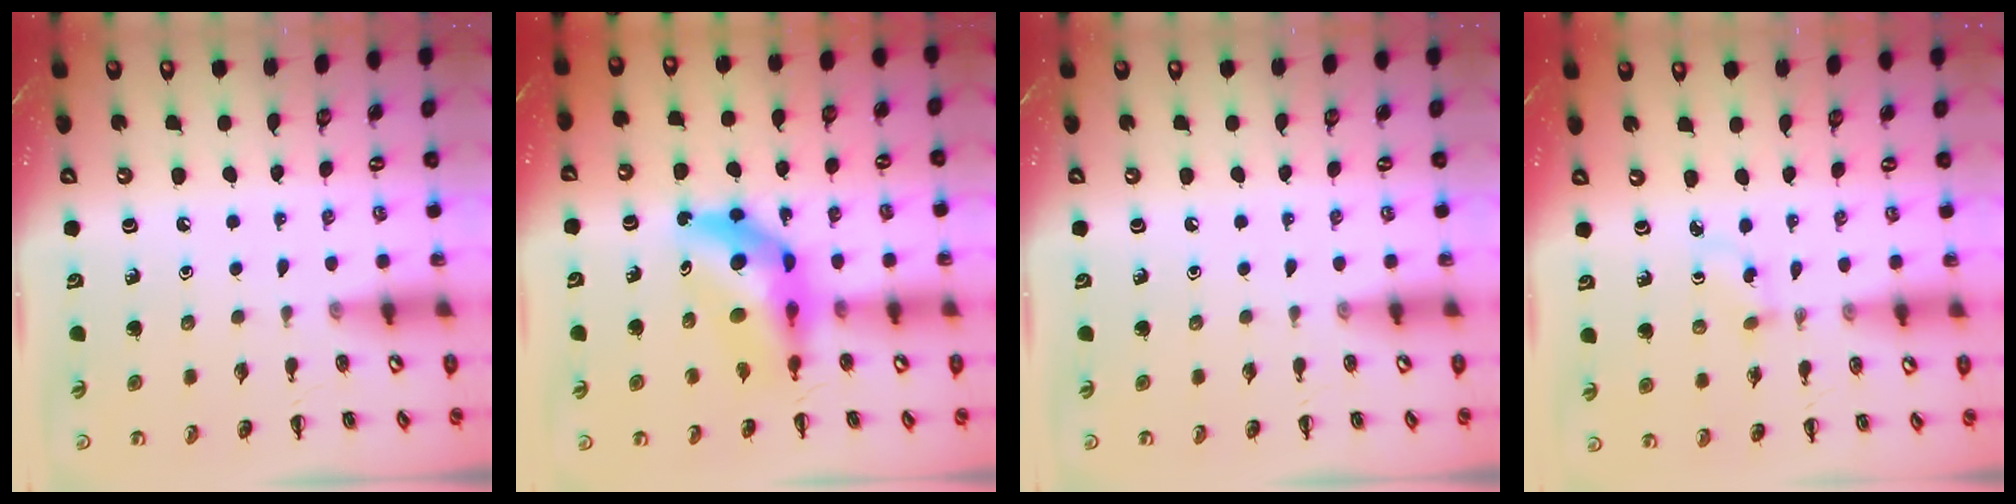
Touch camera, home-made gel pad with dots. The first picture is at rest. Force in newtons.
{"total": 10.3, "press": 9.8, "slide": 3.2}
{"total": 0.0}
{"total": 2.4, "press": 2.2, "slide": 0.9}